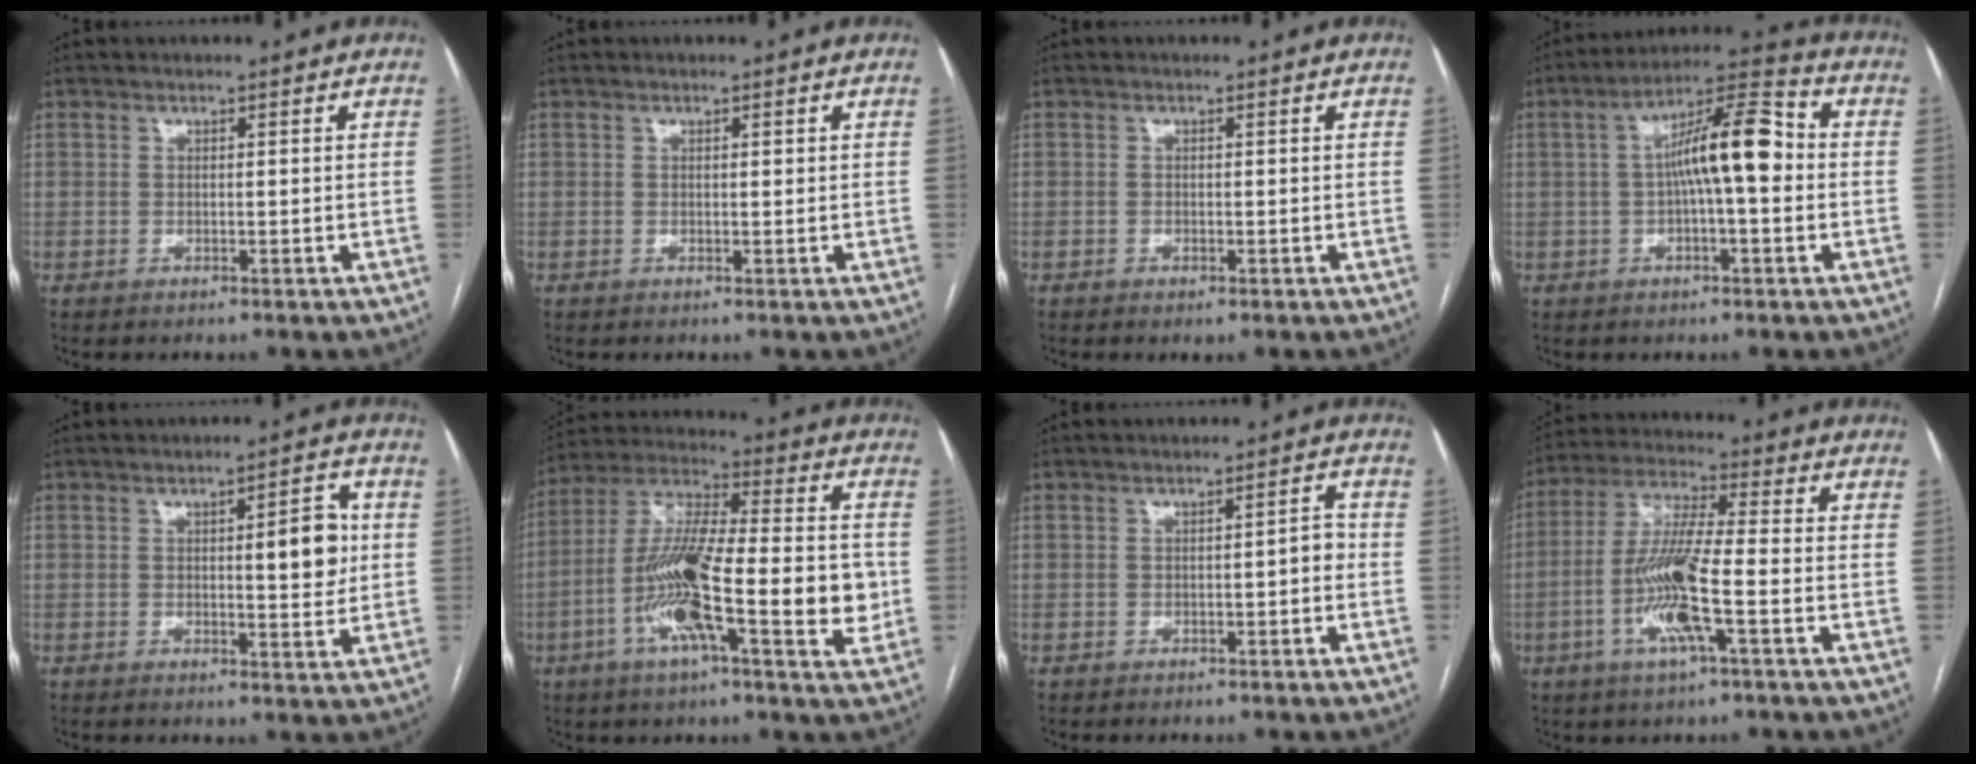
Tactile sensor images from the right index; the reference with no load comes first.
{"total": 0.6, "force": [0.2, 0.2, 0.5], "torque": [-0.007, 0.001, 0.002]}
{"total": 0.7, "force": [-0.4, 0.3, 0.5], "torque": [-0.007, 0.000, -0.003]}
{"total": 11.3, "force": [0.2, 2.2, 11.1], "torque": [-0.188, 0.035, 0.000]}
{"total": 6.5, "force": [0.8, 1.7, 6.2], "torque": [-0.082, 0.004, 0.012]}
{"total": 20.1, "force": [-4.4, 4.1, 19.1], "torque": [-0.333, 0.008, -0.076]}
{"total": 2.1, "force": [-0.5, 0.6, 1.9], "torque": [-0.022, 0.006, -0.008]}
{"total": 11.8, "force": [-3.4, 0.7, 11.2], "torque": [-0.230, -0.005, -0.071]}